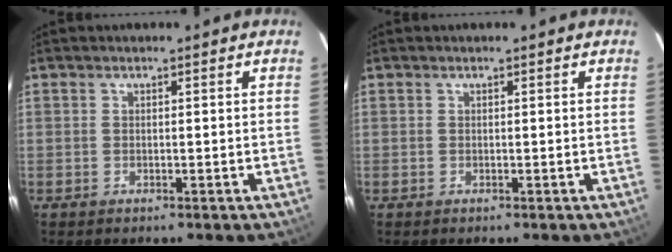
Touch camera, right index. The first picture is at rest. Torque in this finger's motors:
{"motor_torque": [-0.01, -0.01, 0.03, 0.00]}